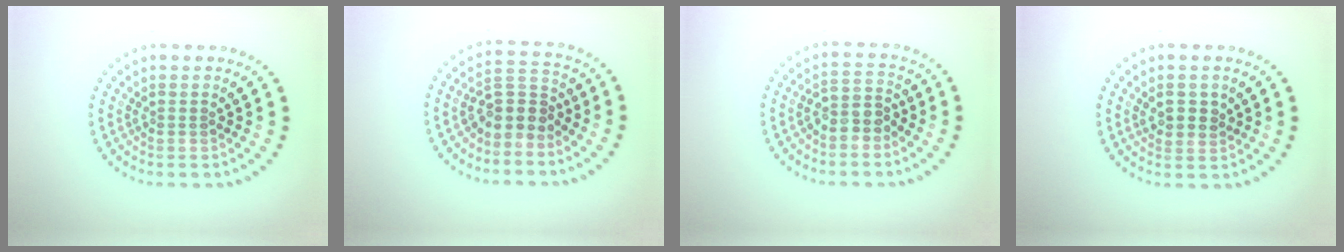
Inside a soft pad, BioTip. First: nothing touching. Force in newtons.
{"total": 3.4, "press": 3.0, "slide": 1.7}
{"total": 2.5, "press": 2.2, "slide": 1.2}
{"total": 2.2, "press": 2.1, "slide": 0.6}